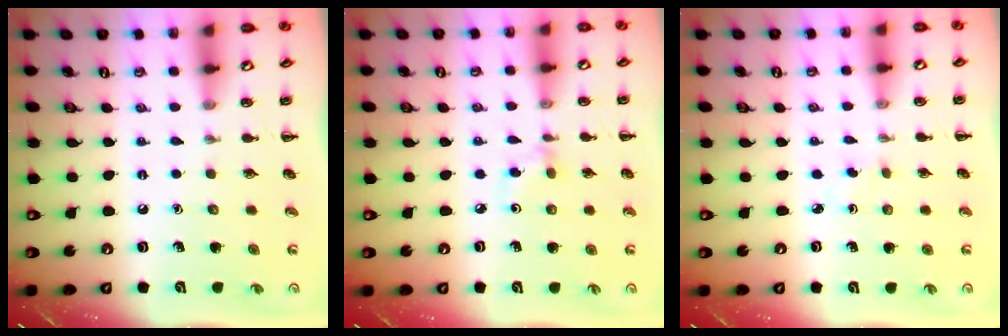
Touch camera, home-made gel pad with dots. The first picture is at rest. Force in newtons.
{"total": 2.8, "press": 2.6, "slide": 1.0}
{"total": 0.9, "press": 0.7, "slide": 0.5}